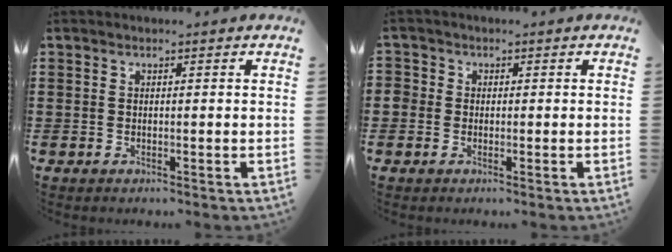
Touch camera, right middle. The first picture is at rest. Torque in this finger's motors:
{"motor_torque": [0.02, 0.06, 0.00, 0.00]}